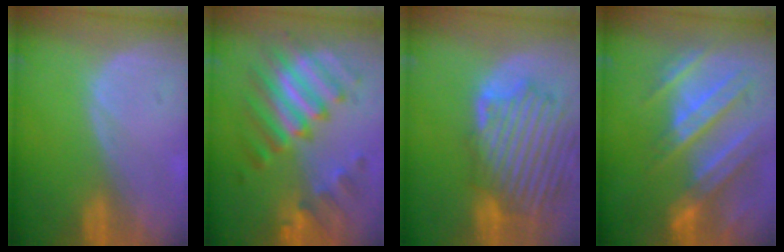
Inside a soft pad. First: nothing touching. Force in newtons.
{"total": 9.9, "press": 9.9, "slide": 0.7}
{"total": 12.9, "press": 11.6, "slide": 5.7}
{"total": 10.8, "press": 9.7, "slide": 4.7}